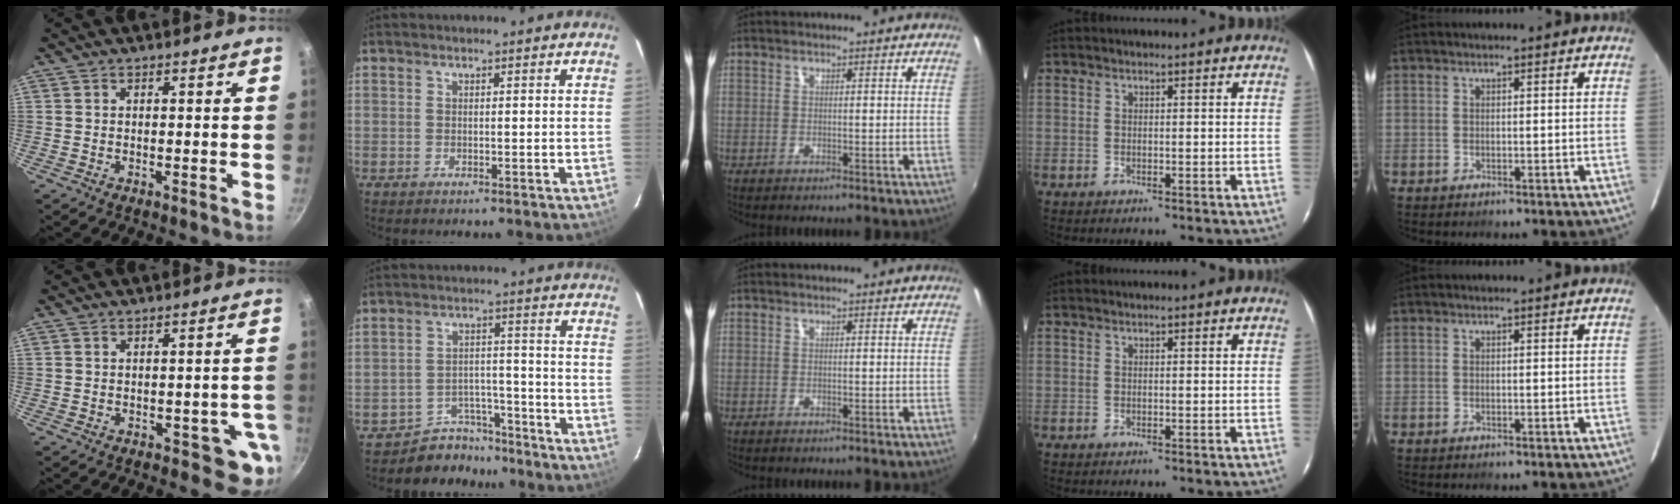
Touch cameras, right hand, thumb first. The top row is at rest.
{"thumb": {"total": 4.9, "force": [-1.0, 3.2, 3.5], "torque": [-0.010, 0.010, -0.009]}, "index": {"total": 7.7, "force": [-6.4, 4.2, -0.5], "torque": [0.002, 0.037, -0.096]}}